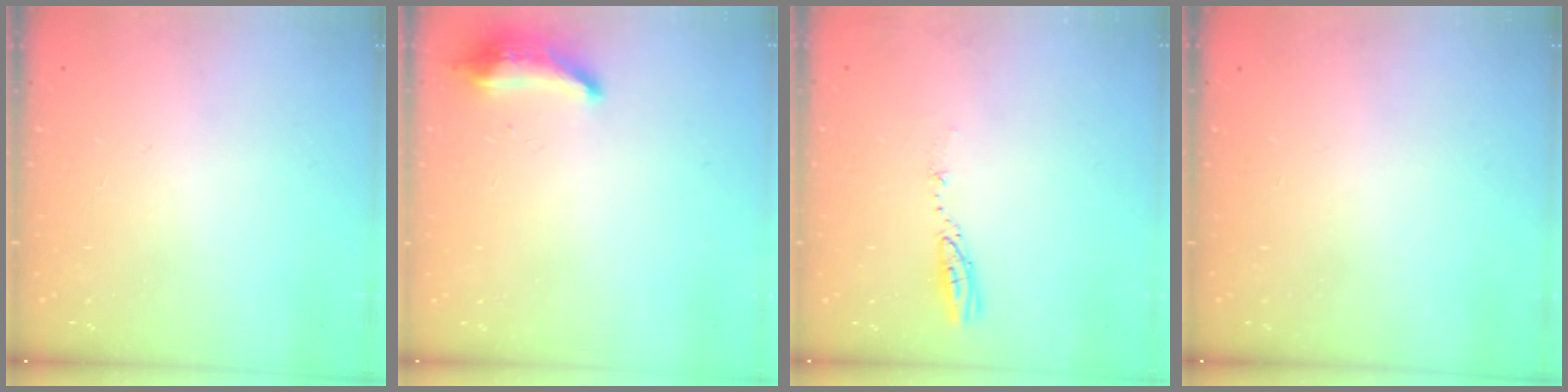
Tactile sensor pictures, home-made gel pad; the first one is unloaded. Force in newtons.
{"total": 10.1, "press": 9.0, "slide": 4.6}
{"total": 3.8, "press": 3.8, "slide": 0.4}
{"total": 0.0}